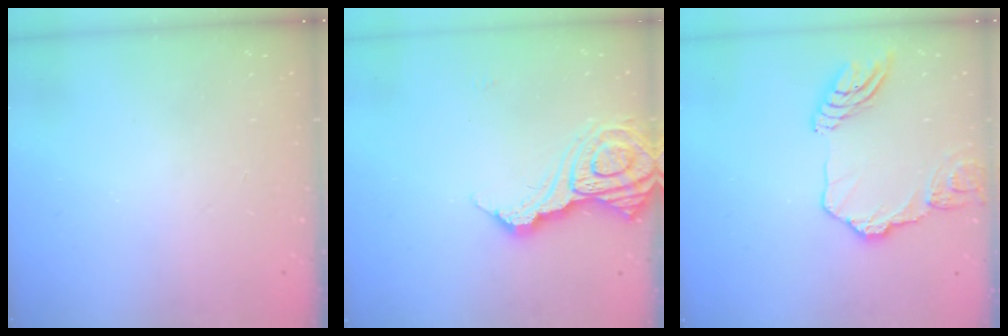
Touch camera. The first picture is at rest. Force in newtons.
{"total": 15.9, "press": 15.8, "slide": 1.9}
{"total": 14.0, "press": 13.9, "slide": 1.6}